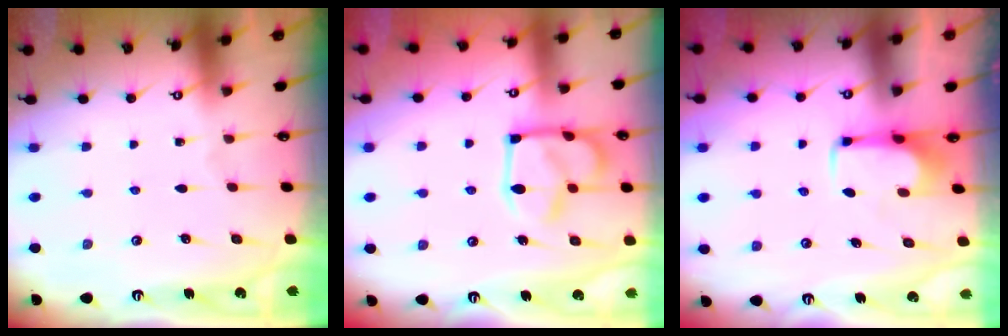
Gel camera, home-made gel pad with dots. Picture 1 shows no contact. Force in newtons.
{"total": 8.4, "press": 8.4, "slide": 0.7}
{"total": 2.0, "press": 1.9, "slide": 0.4}